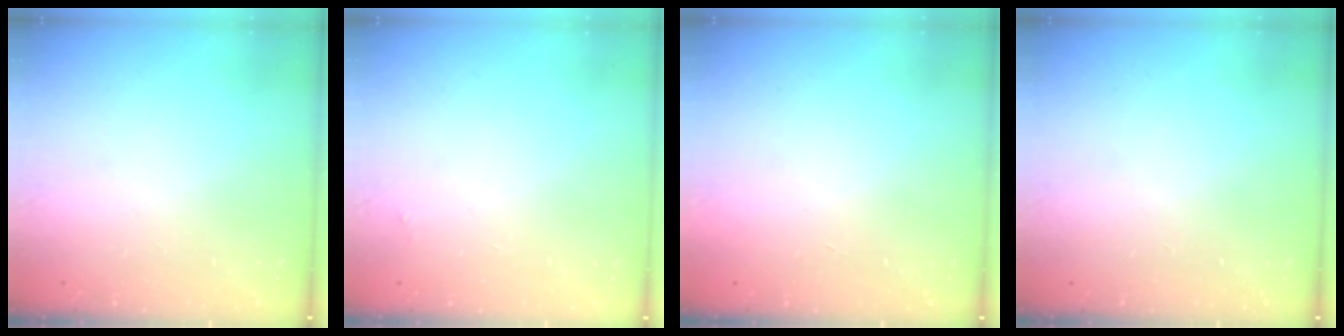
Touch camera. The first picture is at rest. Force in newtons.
{"total": 1.9, "press": 1.9, "slide": 0.3}
{"total": 1.5, "press": 1.5, "slide": 0.1}
{"total": 0.0}